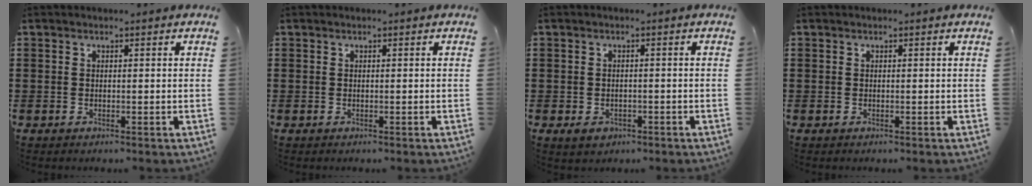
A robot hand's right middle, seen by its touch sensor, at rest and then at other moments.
{"total": 0.0}
{"total": 1.3, "force": [-0.7, 0.9, 0.7], "torque": [-0.016, -0.001, -0.015]}
{"total": 0.0}